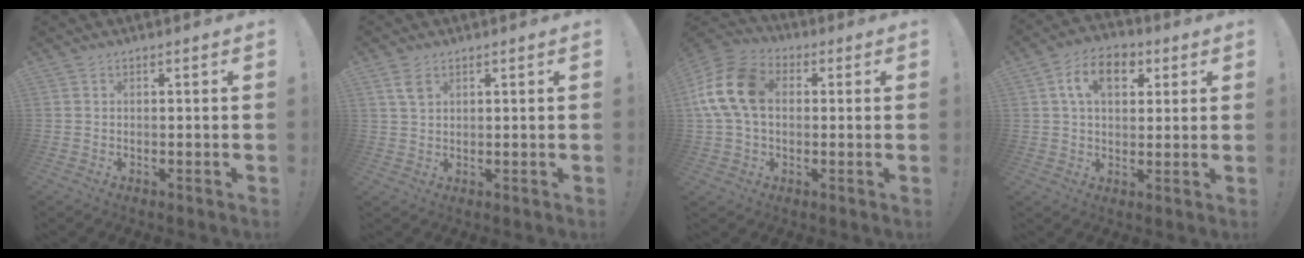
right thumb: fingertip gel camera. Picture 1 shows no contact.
{"total": 3.7, "force": [1.9, 2.1, 2.3], "torque": [-0.038, -0.004, 0.036]}
{"total": 15.8, "force": [2.1, 11.2, 10.9], "torque": [-0.209, 0.018, 0.045]}
{"total": 11.5, "force": [3.8, 7.7, 7.7], "torque": [-0.118, 0.009, 0.069]}